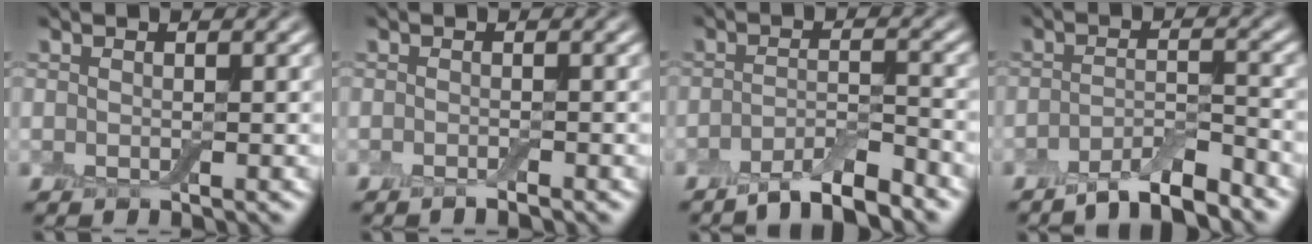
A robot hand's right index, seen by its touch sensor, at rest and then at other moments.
{"total": 0.8, "force": [-0.6, 0.0, 0.5], "torque": [-0.007, -0.001, -0.011]}
{"total": 4.3, "force": [-3.4, 0.8, 2.6], "torque": [-0.041, 0.002, -0.062]}
{"total": 4.2, "force": [-3.4, 0.7, 2.4], "torque": [-0.039, 0.002, -0.062]}